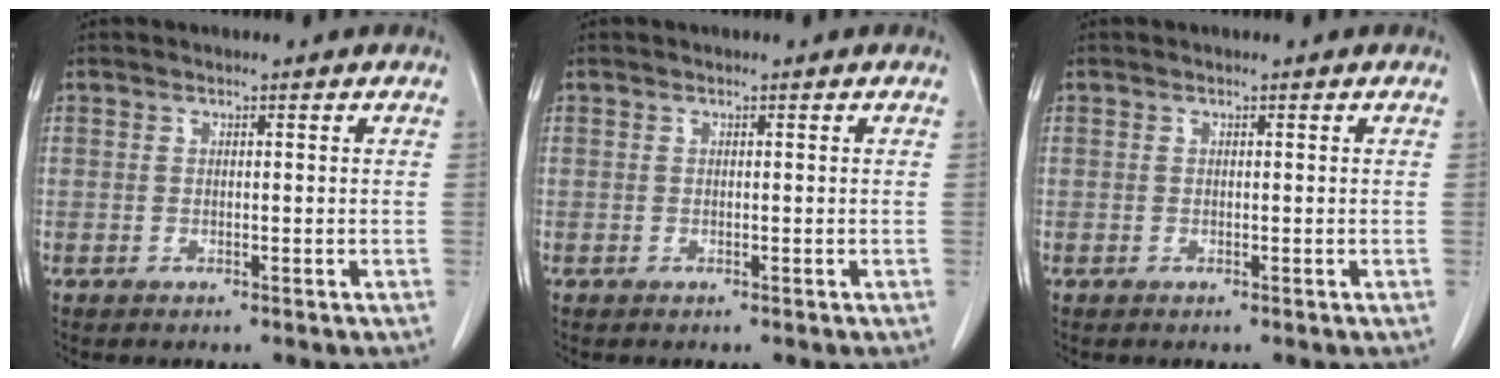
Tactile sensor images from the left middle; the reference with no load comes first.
{"total": 0.0}
{"total": 0.0}